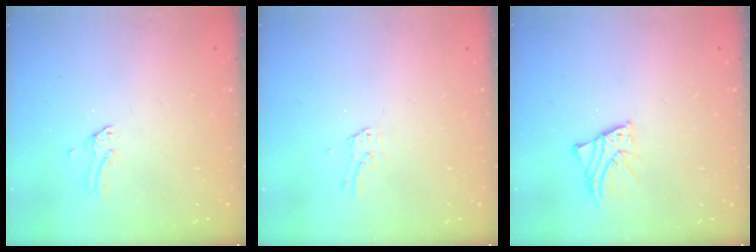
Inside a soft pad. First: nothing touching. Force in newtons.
{"total": 1.9, "press": 1.9, "slide": 0.1}
{"total": 2.5, "press": 2.5, "slide": 0.3}